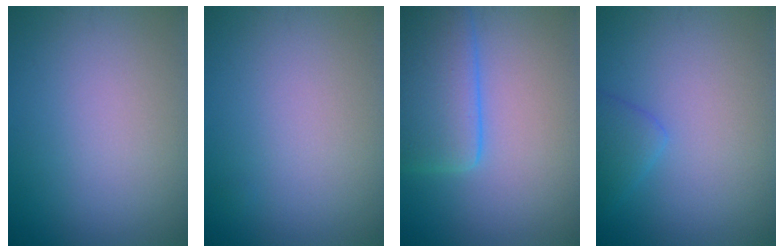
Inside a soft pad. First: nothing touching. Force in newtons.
{"total": 0.0}
{"total": 6.7, "press": 6.7, "slide": 0.3}
{"total": 1.9, "press": 1.9, "slide": 0.2}